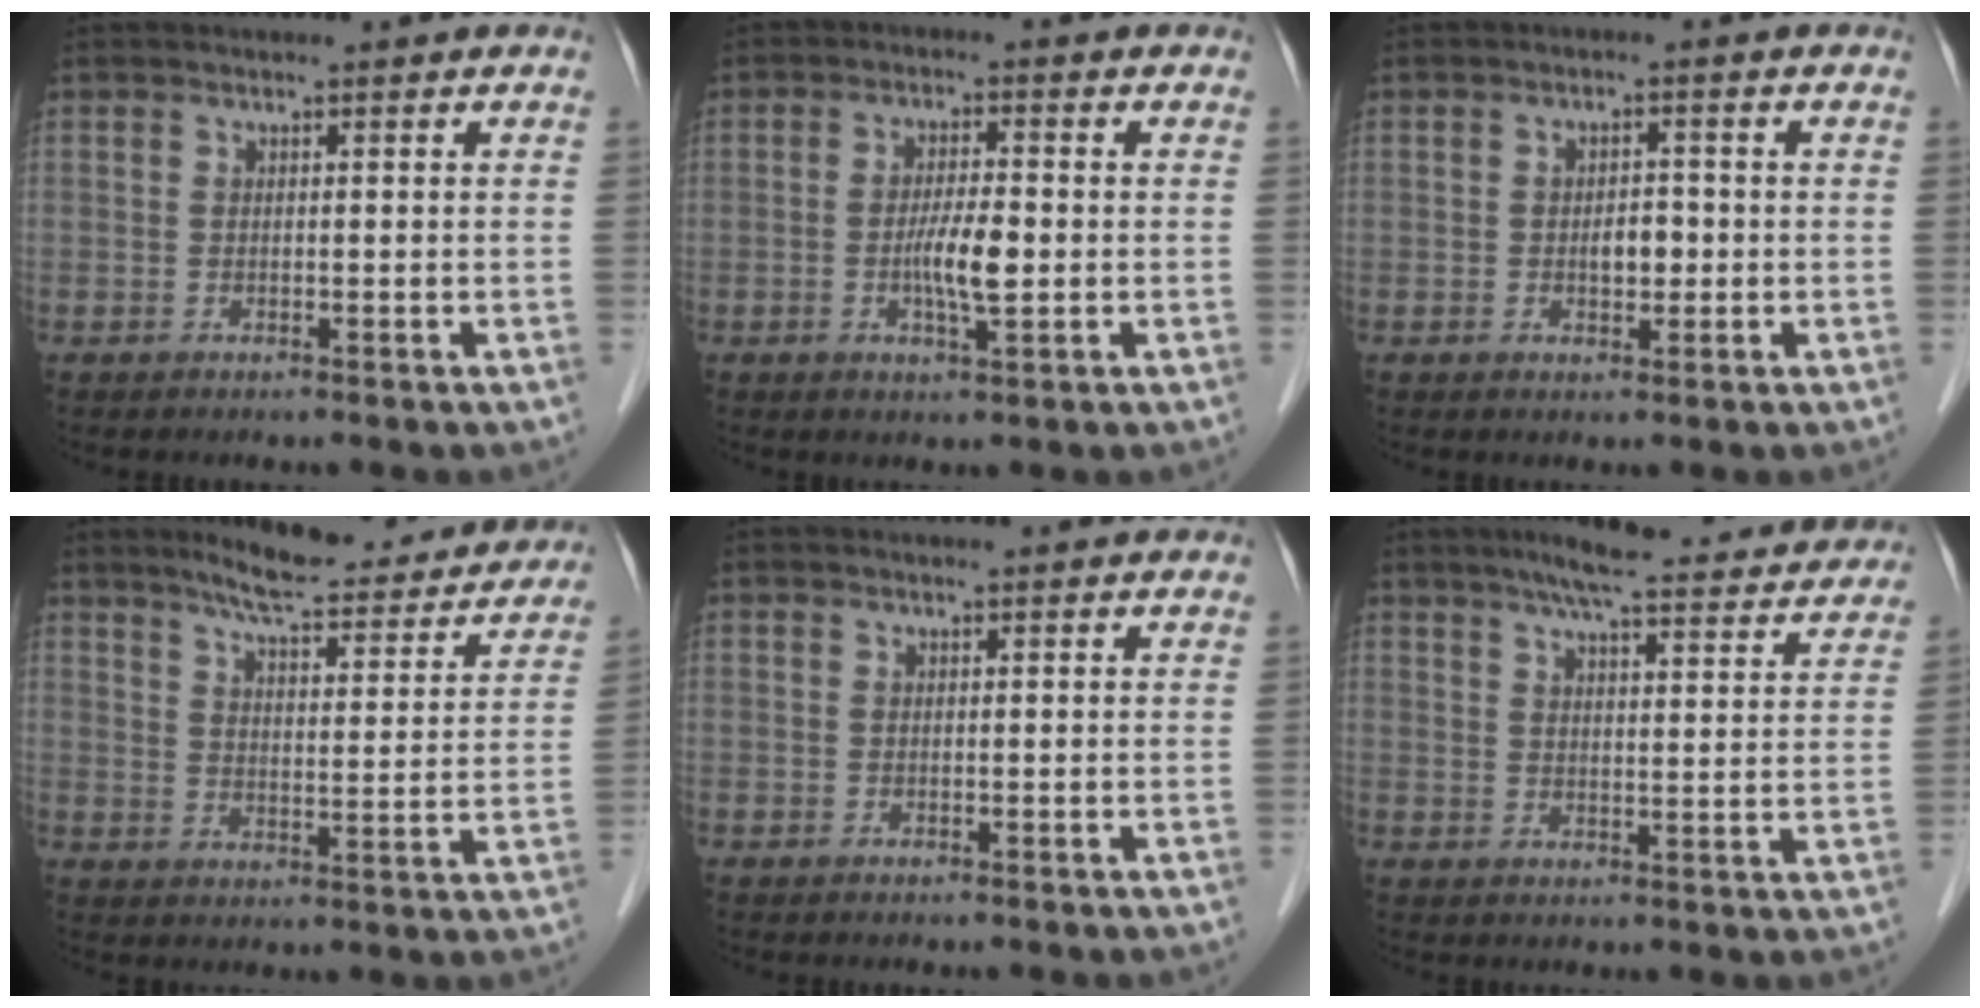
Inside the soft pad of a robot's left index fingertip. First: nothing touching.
{"total": 5.0, "force": [-0.9, 0.9, 4.9], "torque": [-0.094, -0.004, -0.016]}
{"total": 2.9, "force": [-0.6, 1.6, 2.3], "torque": [-0.036, 0.004, -0.006]}
{"total": 17.6, "force": [15.7, 3.0, 7.3], "torque": [-0.095, -0.004, 0.204]}
{"total": 1.3, "force": [1.2, 0.1, 0.4], "torque": [-0.011, 0.010, 0.016]}
{"total": 19.3, "force": [17.2, 2.6, 8.4], "torque": [-0.114, 0.017, 0.218]}